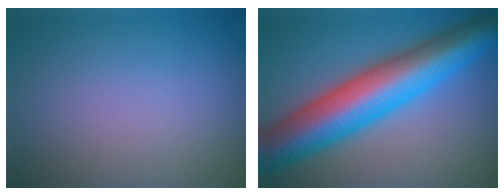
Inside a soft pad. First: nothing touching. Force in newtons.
{"total": 12.2, "press": 12.2, "slide": 0.2}